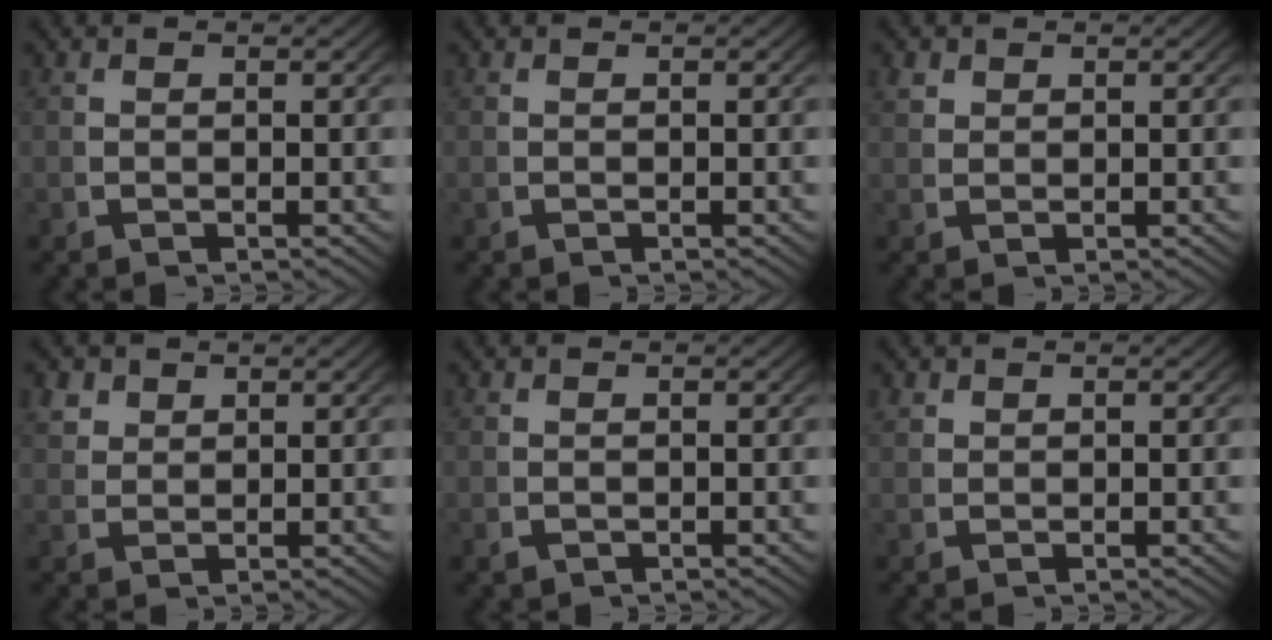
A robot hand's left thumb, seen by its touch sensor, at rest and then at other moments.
{"total": 0.0}
{"total": 1.4, "force": [1.1, 0.7, 0.4], "torque": [-0.009, -0.003, 0.028]}
{"total": 2.5, "force": [1.8, 1.5, 0.9], "torque": [-0.021, -0.003, 0.042]}
{"total": 0.5, "force": [-0.2, 0.4, 0.3], "torque": [-0.010, -0.006, 0.003]}
{"total": 0.9, "force": [0.8, 0.3, 0.1], "torque": [-0.006, -0.003, 0.023]}